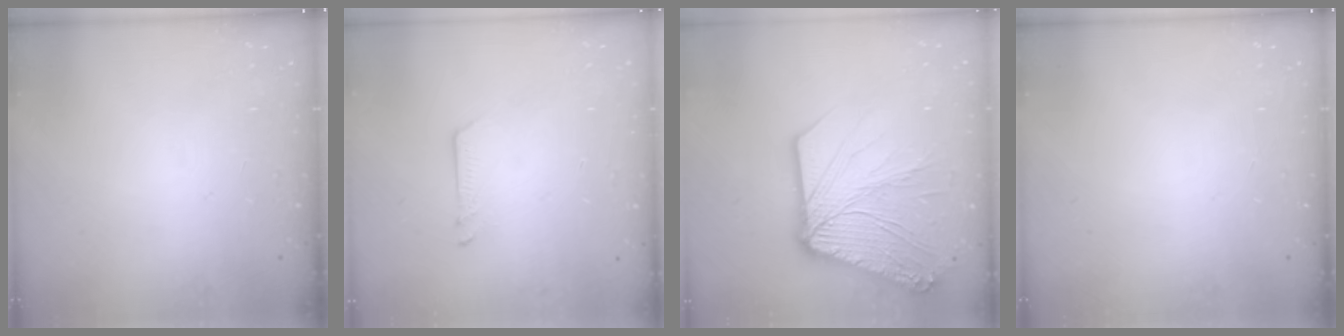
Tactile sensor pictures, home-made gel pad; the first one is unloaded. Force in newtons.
{"total": 3.6, "press": 3.6, "slide": 0.4}
{"total": 20.8, "press": 20.6, "slide": 2.7}
{"total": 0.0}